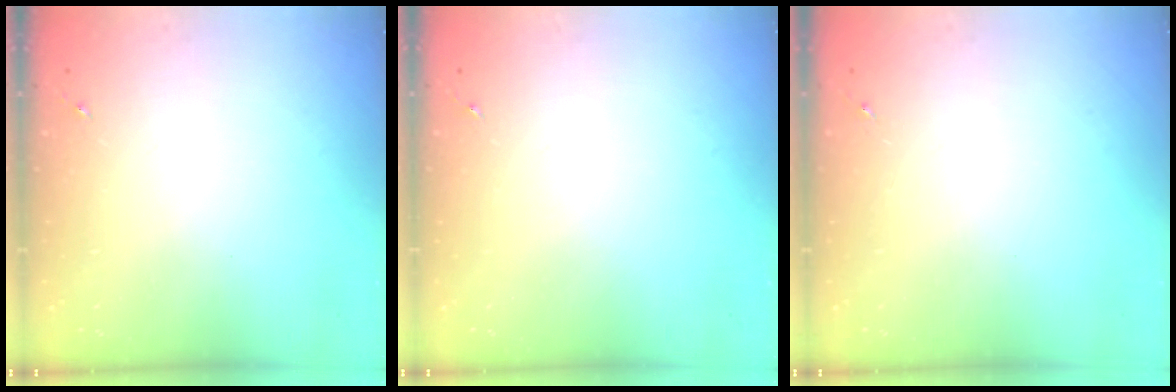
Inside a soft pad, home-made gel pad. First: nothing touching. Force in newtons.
{"total": 0.0}
{"total": 0.0}